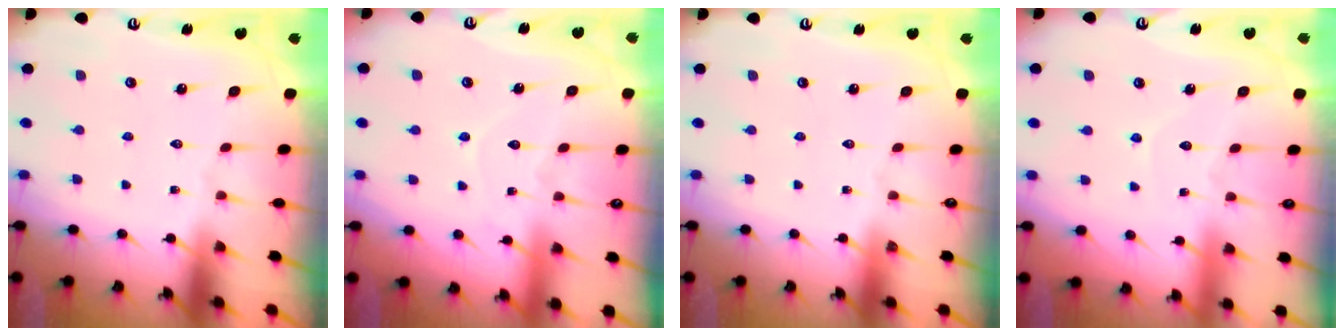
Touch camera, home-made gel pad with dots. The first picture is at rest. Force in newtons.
{"total": 6.8, "press": 6.8, "slide": 0.7}
{"total": 0.0}
{"total": 5.0, "press": 5.0, "slide": 0.4}